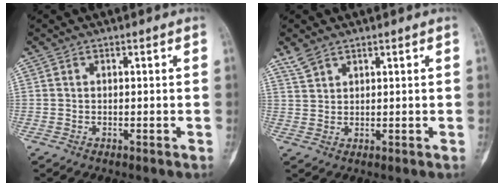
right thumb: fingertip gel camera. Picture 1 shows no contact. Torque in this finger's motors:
{"motor_torque": [-0.25, 0.25, 0.01, 0.11, 0.01]}